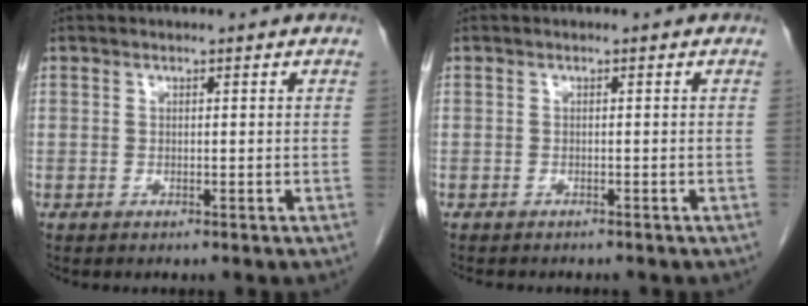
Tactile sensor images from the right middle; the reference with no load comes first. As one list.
[{"total": 3.6, "force": [-3.1, 1.1, 1.5], "torque": [-0.022, -0.007, -0.037]}]